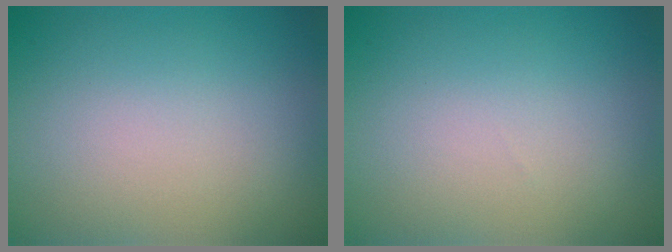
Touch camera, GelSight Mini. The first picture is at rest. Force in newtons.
{"total": 0.0}